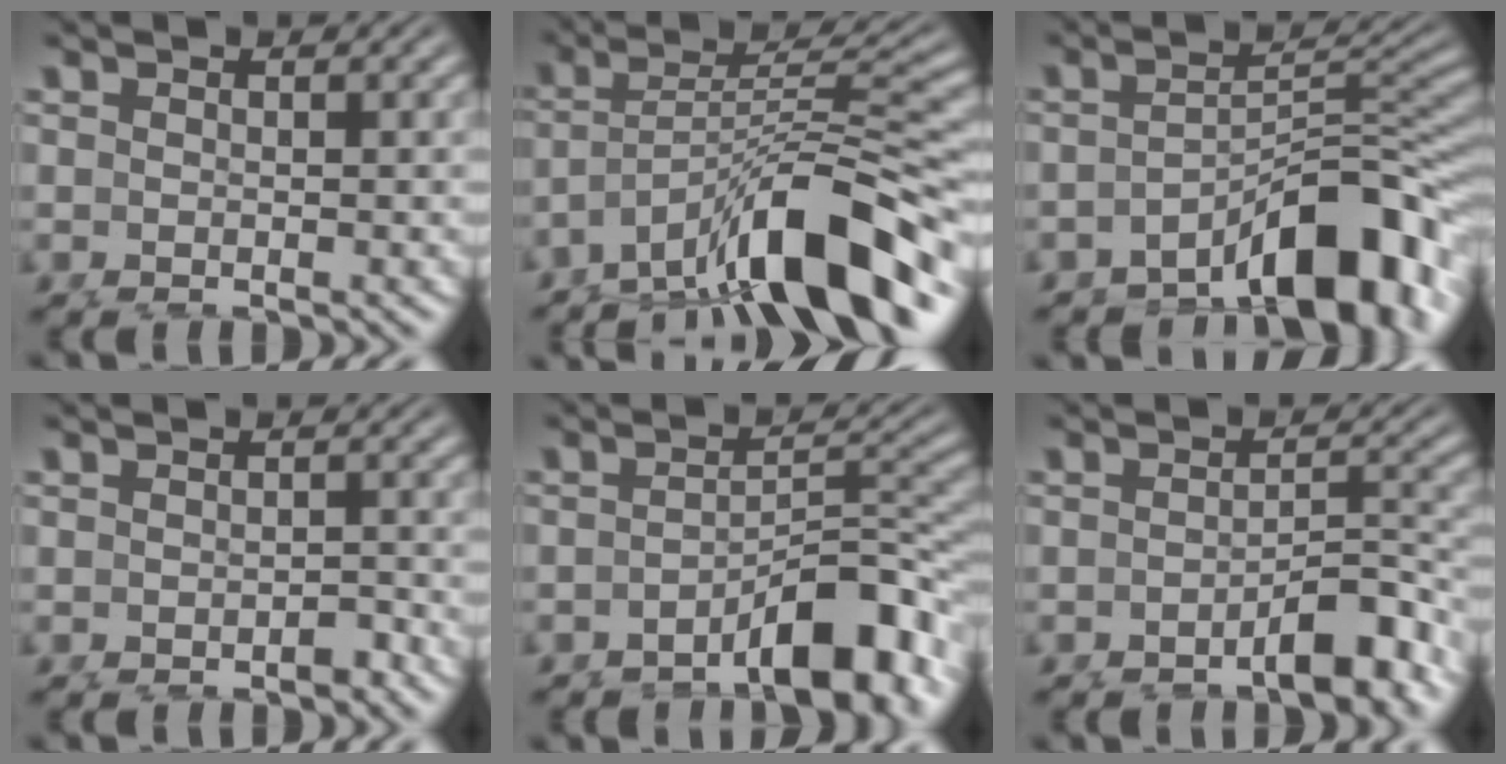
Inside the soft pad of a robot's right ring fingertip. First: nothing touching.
{"total": 9.1, "force": [-4.8, 2.6, 7.3], "torque": [-0.112, -0.016, -0.064]}
{"total": 8.0, "force": [-4.9, 2.4, 5.8], "torque": [-0.075, -0.019, -0.066]}
{"total": 0.9, "force": [-0.9, 0.0, 0.2], "torque": [-0.004, -0.006, -0.013]}
{"total": 6.3, "force": [-3.9, 1.8, 4.6], "torque": [-0.045, -0.003, -0.061]}
{"total": 3.6, "force": [-2.5, 0.5, 2.5], "torque": [-0.025, 0.000, -0.042]}